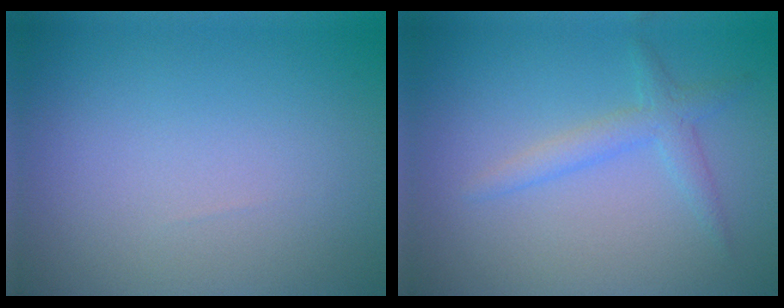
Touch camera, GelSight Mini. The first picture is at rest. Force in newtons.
{"total": 2.2, "press": 2.2, "slide": 0.1}